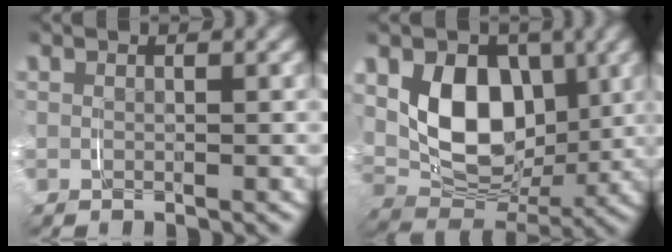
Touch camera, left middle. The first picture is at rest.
{"total": 9.6, "force": [1.4, 7.0, 6.4], "torque": [-0.125, -0.014, 0.020]}